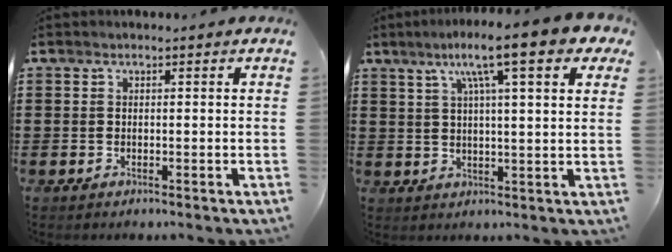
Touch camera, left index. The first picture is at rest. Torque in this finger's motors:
{"motor_torque": [2.14, 0.00, 0.67, 0.21]}